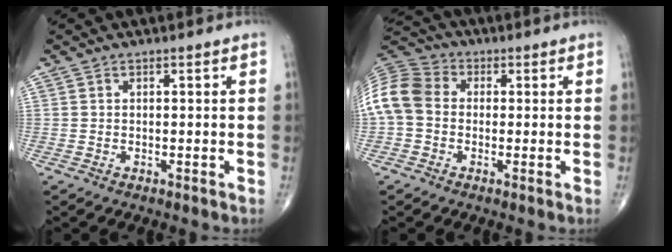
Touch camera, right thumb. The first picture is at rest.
{"total": 11.4, "force": [-0.1, 9.1, 6.9], "torque": [-0.146, 0.032, -0.013]}